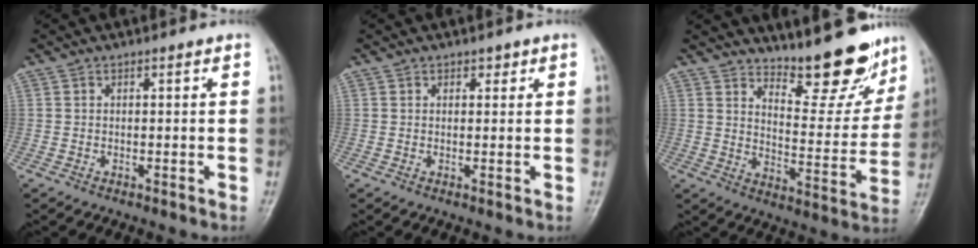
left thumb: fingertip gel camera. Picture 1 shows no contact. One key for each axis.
{"total": 1.2, "fx": 0.8, "fy": 0.8, "fz": 0.3, "tx": 0.008, "ty": -0.005, "tz": 0.009}
{"total": 14.7, "fx": 12.6, "fy": 4.2, "fz": 6.2, "tx": -0.056, "ty": -0.106, "tz": 0.180}